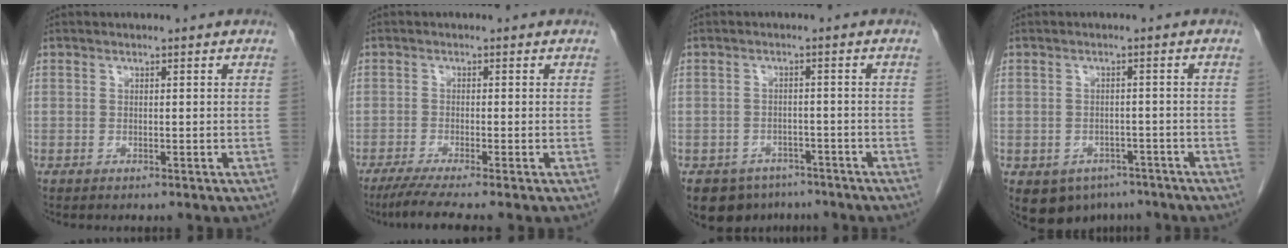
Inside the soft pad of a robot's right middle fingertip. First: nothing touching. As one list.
[{"total": 5.2, "force": [-4.0, -0.7, 3.3], "torque": [-0.054, -0.017, -0.071]}, {"total": 7.1, "force": [-5.4, 4.6, 1.1], "torque": [-0.011, 0.004, -0.072]}, {"total": 7.3, "force": [-4.7, 5.2, 2.0], "torque": [-0.029, 0.009, -0.058]}]